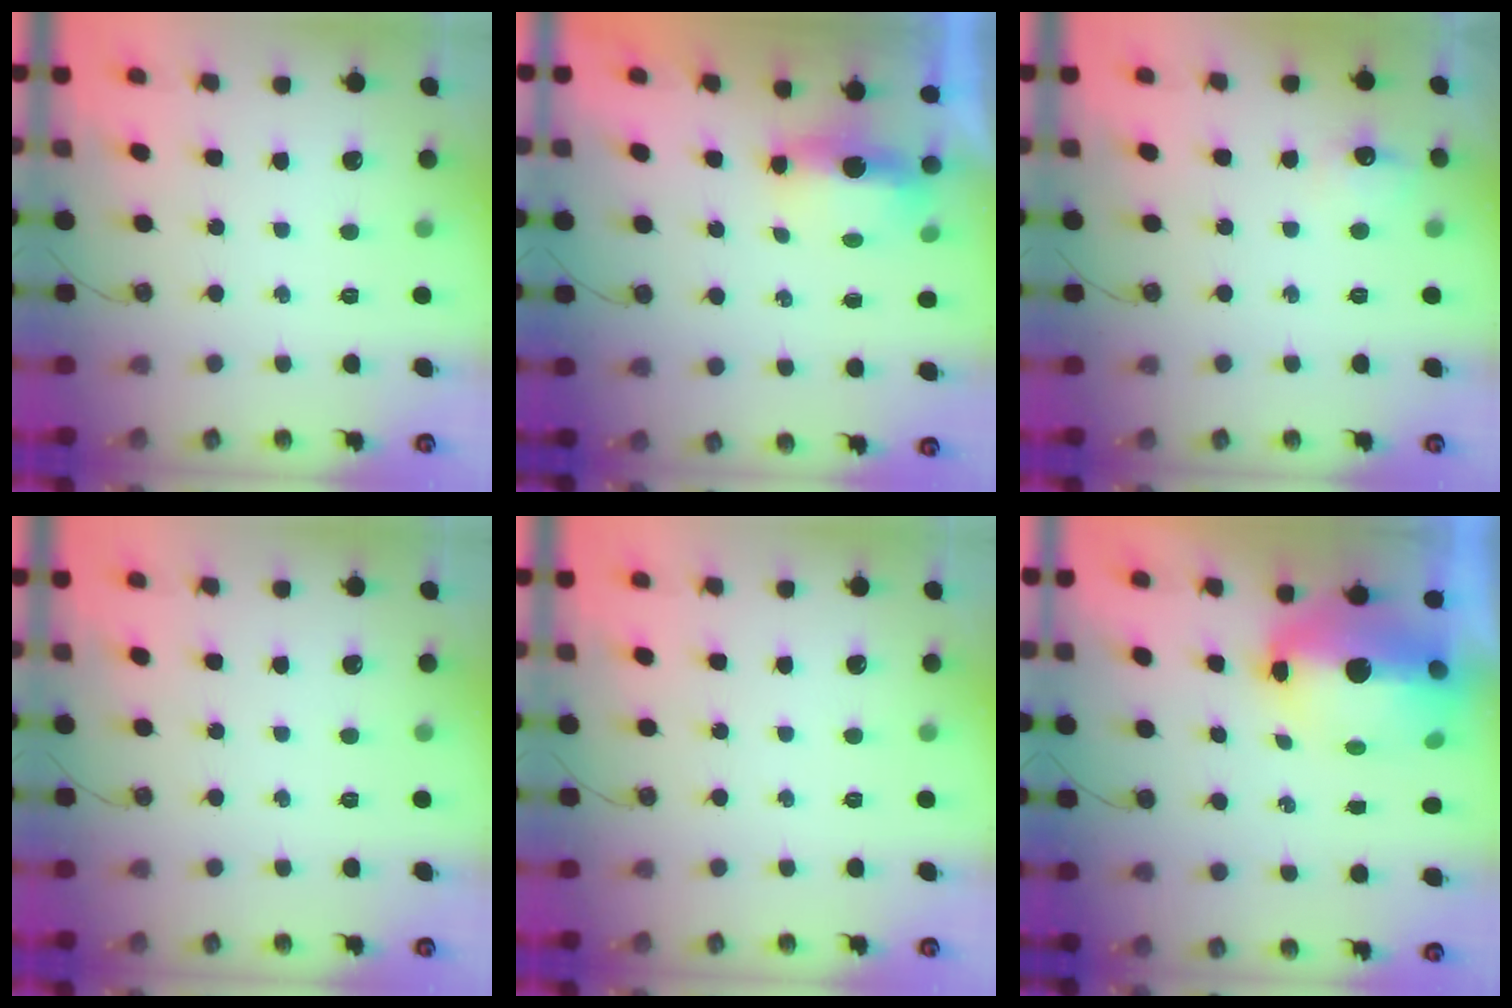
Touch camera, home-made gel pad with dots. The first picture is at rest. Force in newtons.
{"total": 14.5, "press": 7.2, "slide": 12.6}
{"total": 7.2, "press": 7.1, "slide": 0.9}
{"total": 0.0}
{"total": 0.0}
{"total": 15.2, "press": 13.3, "slide": 7.4}